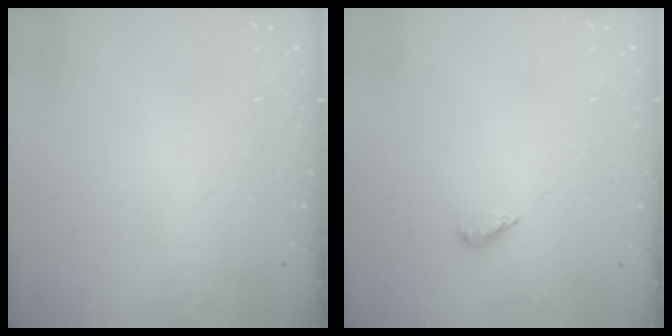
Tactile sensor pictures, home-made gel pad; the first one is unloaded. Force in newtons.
{"total": 2.3, "press": 2.2, "slide": 0.8}